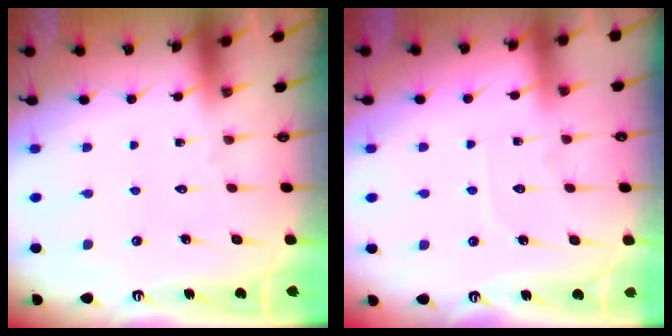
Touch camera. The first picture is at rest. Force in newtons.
{"total": 3.9, "press": 3.9, "slide": 0.4}